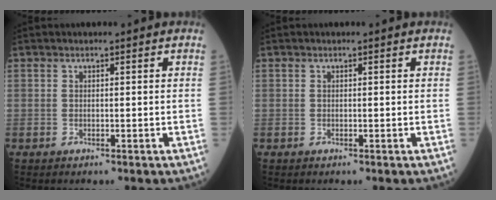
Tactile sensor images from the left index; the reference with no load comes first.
{"total": 0.0}